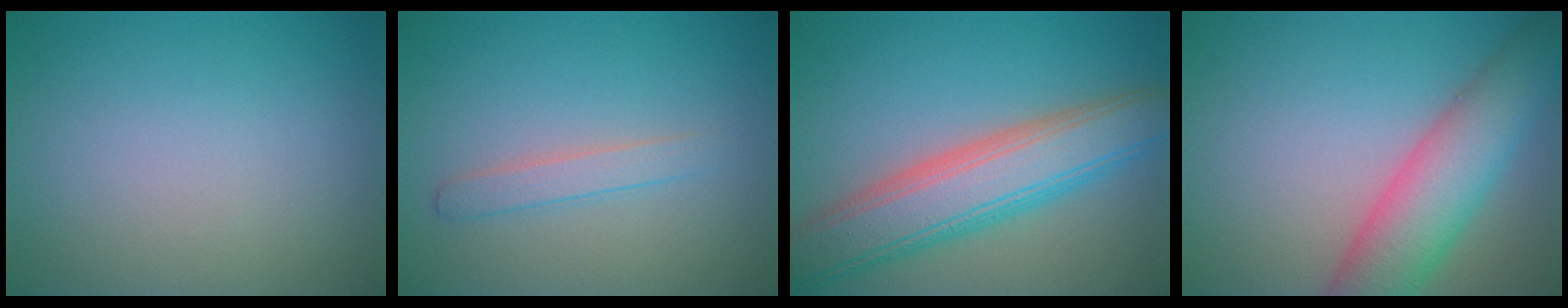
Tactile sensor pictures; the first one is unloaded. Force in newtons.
{"total": 1.8, "press": 1.8, "slide": 0.1}
{"total": 7.8, "press": 7.7, "slide": 0.4}
{"total": 7.2, "press": 7.2, "slide": 0.4}